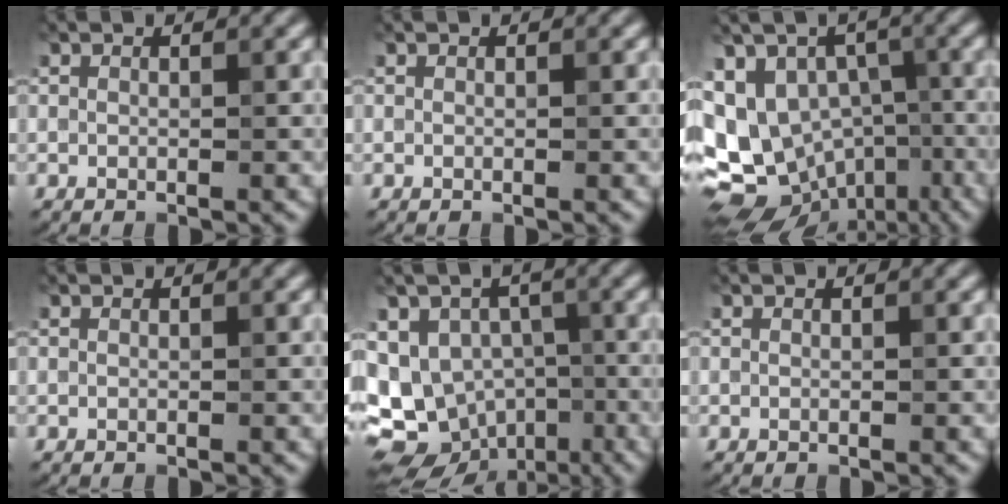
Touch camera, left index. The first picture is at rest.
{"total": 0.0}
{"total": 13.7, "force": [-2.5, 10.3, 8.6], "torque": [-0.160, -0.005, -0.002]}
{"total": 0.0}
{"total": 10.8, "force": [-4.1, 8.5, 5.3], "torque": [-0.086, -0.006, -0.061]}
{"total": 0.0}